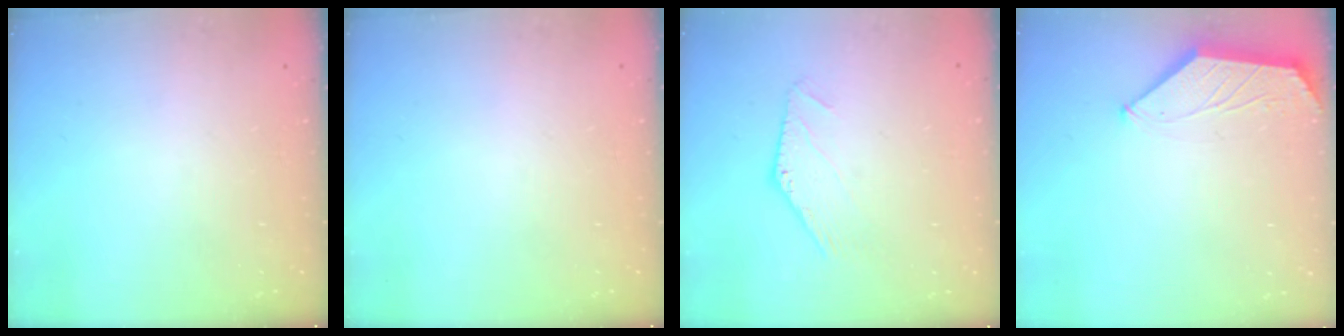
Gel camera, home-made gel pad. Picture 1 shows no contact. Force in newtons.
{"total": 0.0}
{"total": 0.0}
{"total": 1.8, "press": 1.8, "slide": 0.2}